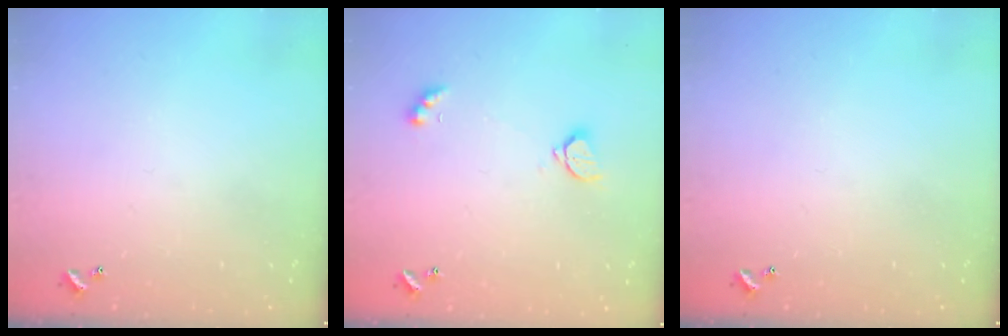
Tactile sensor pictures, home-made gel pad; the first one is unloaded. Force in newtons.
{"total": 2.2, "press": 2.1, "slide": 0.6}
{"total": 0.0}